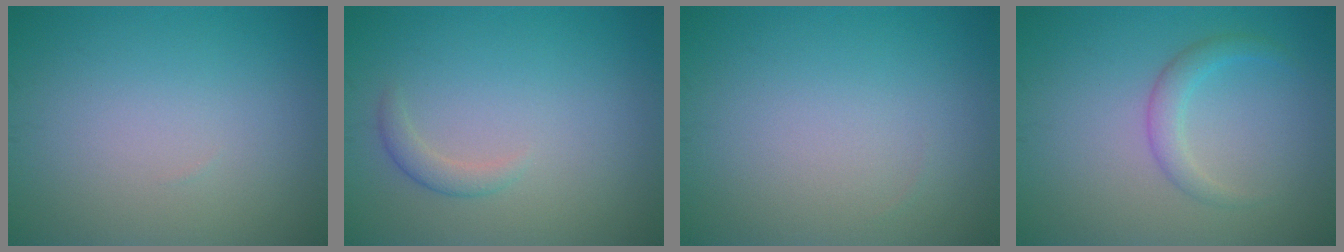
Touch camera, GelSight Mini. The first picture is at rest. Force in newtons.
{"total": 1.3, "press": 1.3, "slide": 0.1}
{"total": 0.0}
{"total": 1.5, "press": 1.5, "slide": 0.1}